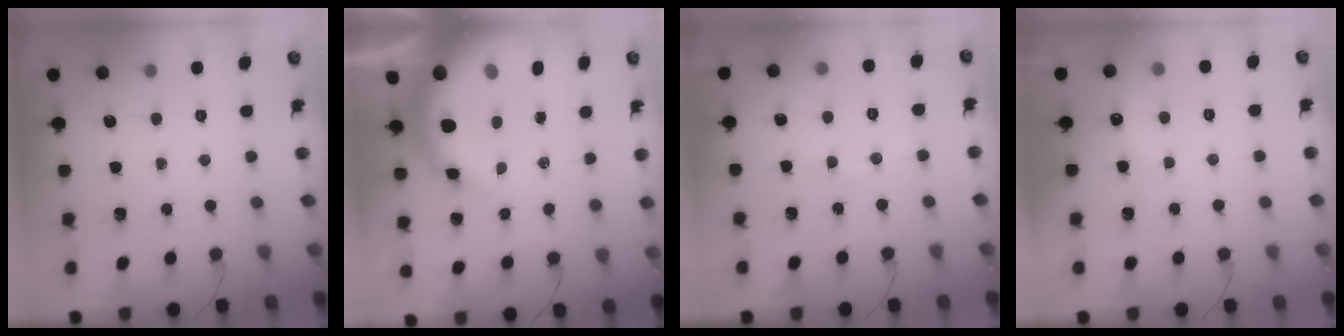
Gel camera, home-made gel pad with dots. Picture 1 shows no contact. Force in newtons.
{"total": 13.9, "press": 13.7, "slide": 2.7}
{"total": 2.7, "press": 2.6, "slide": 0.8}
{"total": 4.8, "press": 4.8, "slide": 0.7}